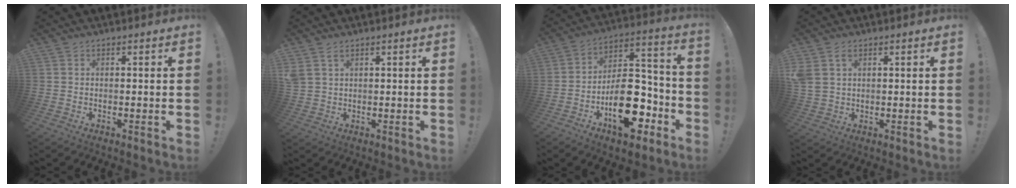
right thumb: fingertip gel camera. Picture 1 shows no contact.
{"total": 3.1, "force": [1.9, 1.6, 1.9], "torque": [-0.031, -0.007, 0.036]}
{"total": 21.1, "force": [-9.1, 11.6, 15.1], "torque": [-0.225, 0.067, -0.137]}
{"total": 4.3, "force": [2.2, 2.8, 2.5], "torque": [-0.036, -0.009, 0.043]}